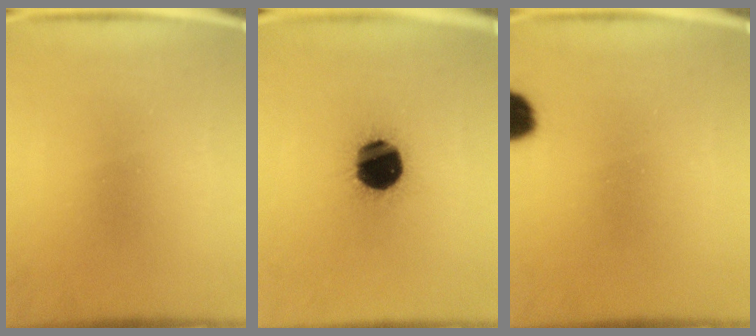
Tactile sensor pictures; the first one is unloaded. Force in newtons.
{"total": 19.9}
{"total": 7.2}